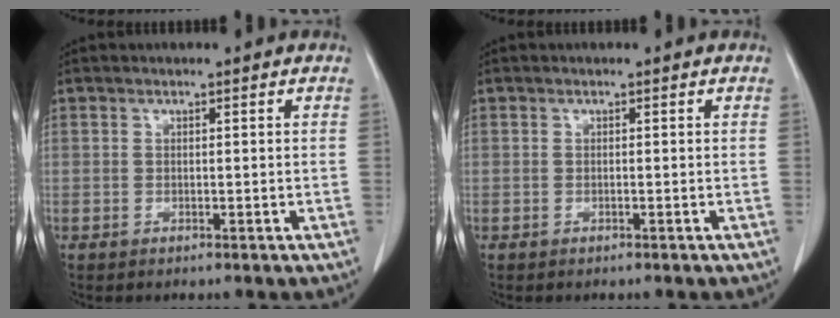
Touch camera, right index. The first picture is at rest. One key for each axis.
{"total": 0.0}